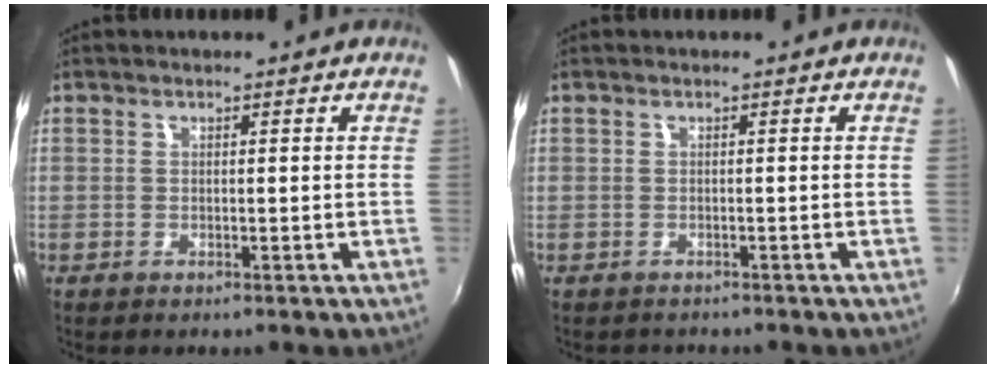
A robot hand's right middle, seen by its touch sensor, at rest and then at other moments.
{"total": 1.0, "force": [-0.8, 0.6, -0.2], "torque": [0.001, 0.002, -0.013]}